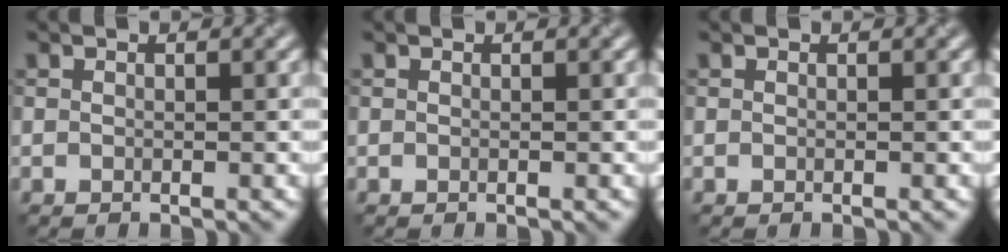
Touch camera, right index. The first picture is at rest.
{"total": 0.0}
{"total": 0.0}